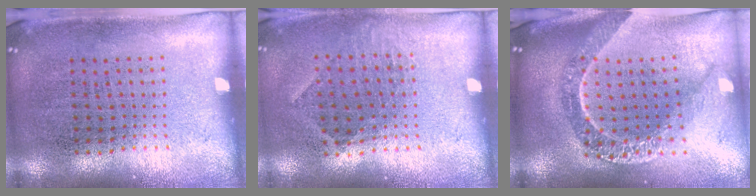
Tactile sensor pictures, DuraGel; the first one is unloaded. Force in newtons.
{"total": 0.9, "press": 0.8, "slide": 0.6}
{"total": 2.7, "press": 2.2, "slide": 1.6}